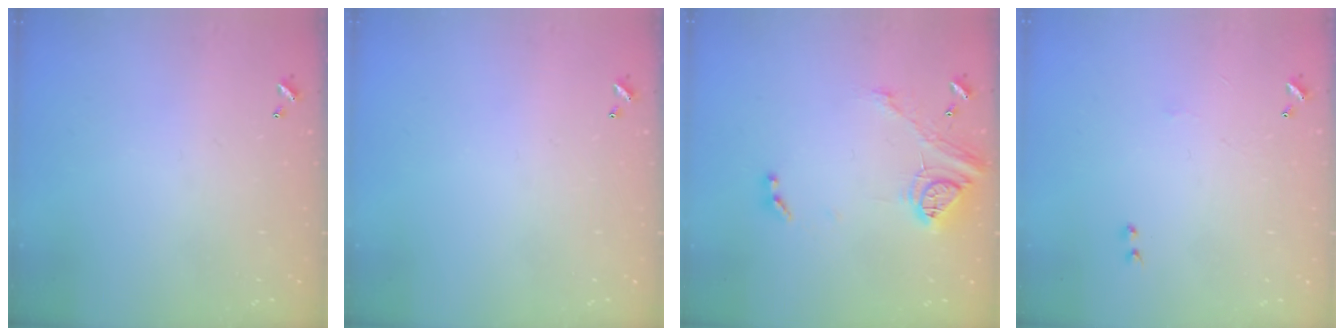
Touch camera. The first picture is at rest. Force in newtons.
{"total": 0.0}
{"total": 14.9, "press": 14.8, "slide": 1.7}
{"total": 0.9, "press": 0.8, "slide": 0.5}